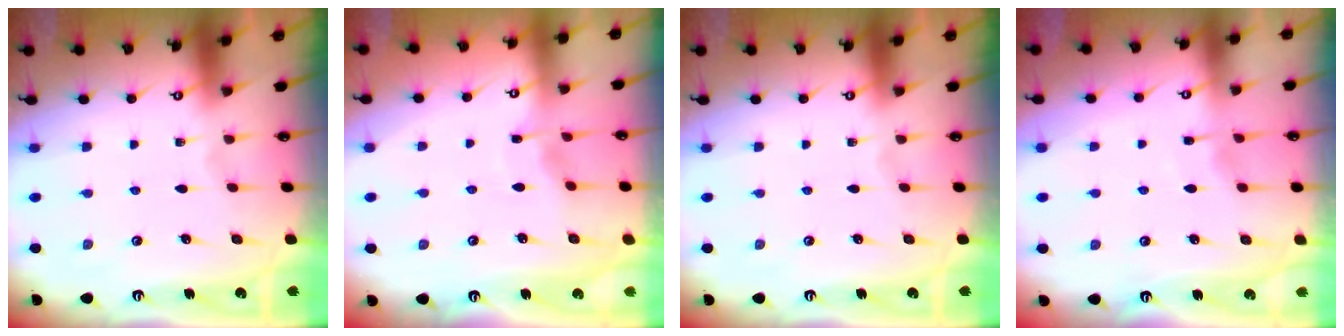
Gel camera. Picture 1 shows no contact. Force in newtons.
{"total": 3.0, "press": 2.9, "slide": 0.4}
{"total": 0.0}
{"total": 3.3, "press": 3.3, "slide": 0.4}